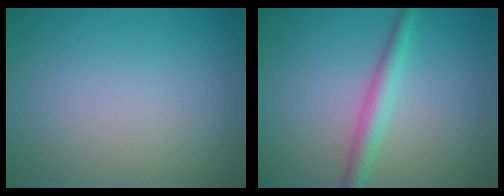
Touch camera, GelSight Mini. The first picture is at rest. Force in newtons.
{"total": 2.6, "press": 2.6, "slide": 0.0}